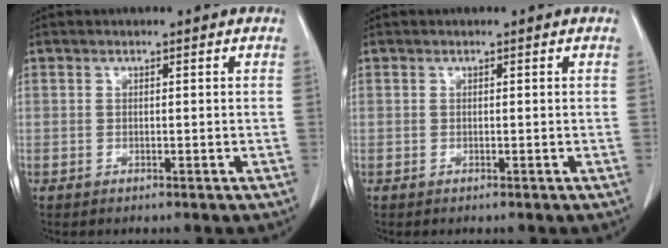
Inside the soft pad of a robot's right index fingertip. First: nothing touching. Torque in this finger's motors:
{"motor_torque": [0.00, 0.00, 0.00, 0.00]}